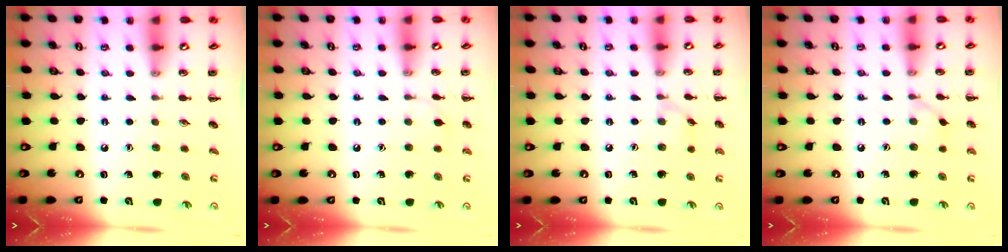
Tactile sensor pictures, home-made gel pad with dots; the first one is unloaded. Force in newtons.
{"total": 4.7, "press": 4.4, "slide": 1.7}
{"total": 5.9, "press": 5.5, "slide": 2.2}
{"total": 3.8, "press": 3.5, "slide": 1.5}